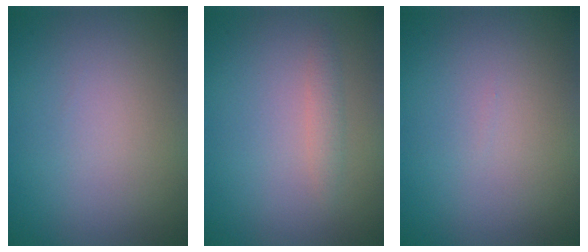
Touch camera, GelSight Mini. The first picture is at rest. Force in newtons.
{"total": 1.1, "press": 1.1, "slide": 0.0}
{"total": 0.0}